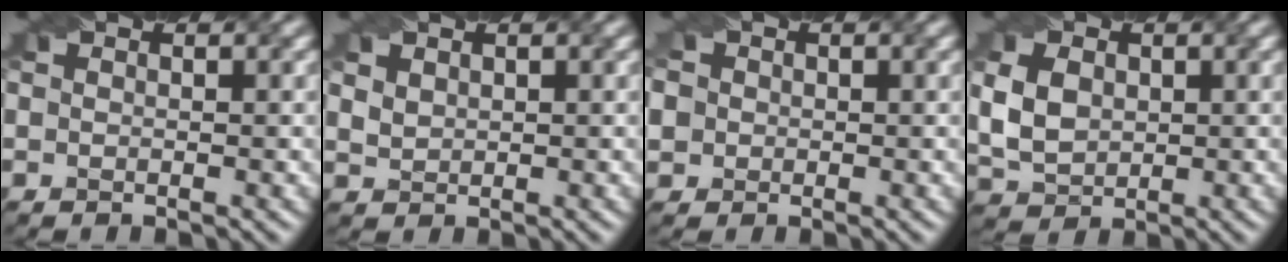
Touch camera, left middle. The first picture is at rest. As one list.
[{"total": 2.3, "force": [1.5, 1.4, 0.9], "torque": [-0.036, 0.006, 0.040]}, {"total": 5.5, "force": [1.3, 5.0, 2.0], "torque": [-0.052, 0.034, 0.006]}, {"total": 3.9, "force": [0.4, 3.1, 2.4], "torque": [-0.065, 0.001, 0.015]}]